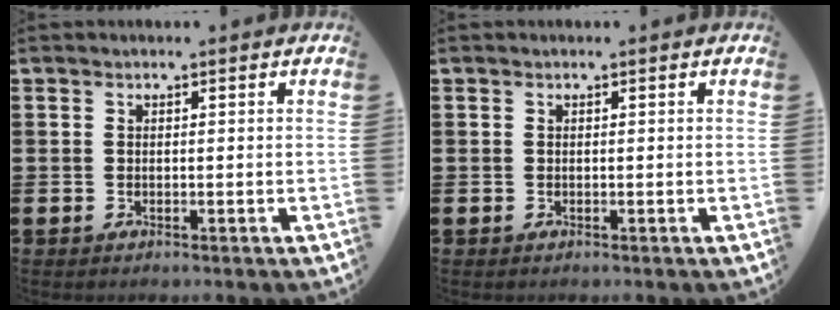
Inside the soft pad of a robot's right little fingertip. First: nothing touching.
{"total": 0.0}